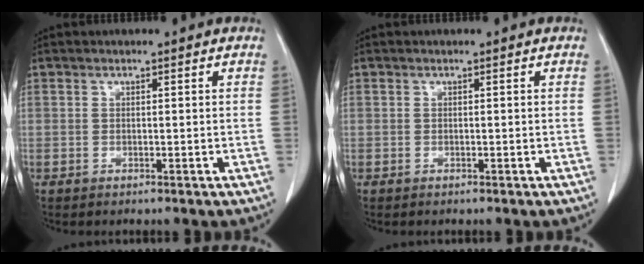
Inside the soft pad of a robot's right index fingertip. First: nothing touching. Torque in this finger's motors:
{"motor_torque": [0.00, 0.00, 0.00, 0.00]}